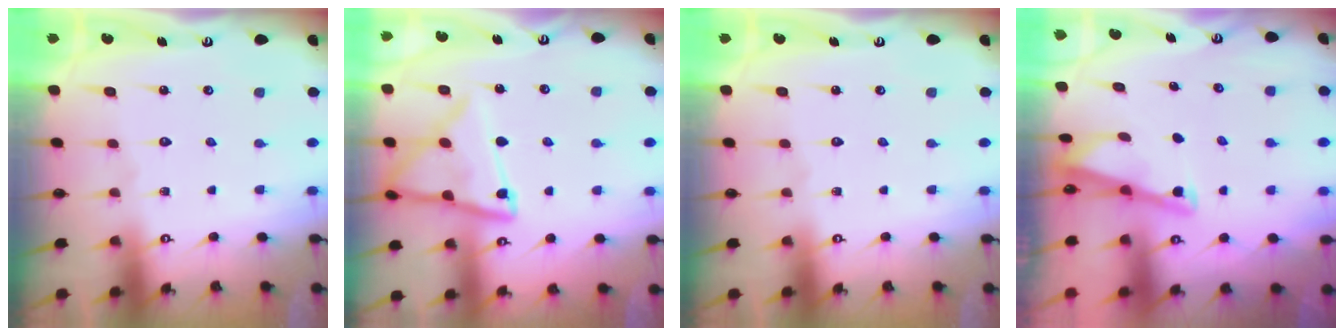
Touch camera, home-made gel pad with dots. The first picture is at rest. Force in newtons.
{"total": 14.9, "press": 14.8, "slide": 1.3}
{"total": 0.0}
{"total": 2.8, "press": 2.7, "slide": 0.3}